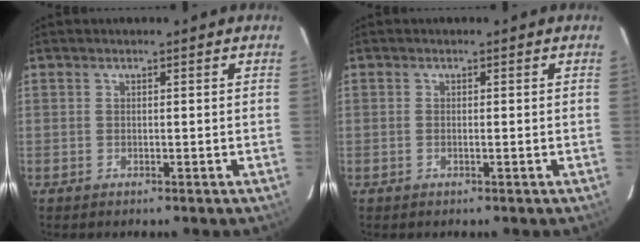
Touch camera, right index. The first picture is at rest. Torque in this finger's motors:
{"motor_torque": [-0.10, 0.13, -0.04, 0.00]}